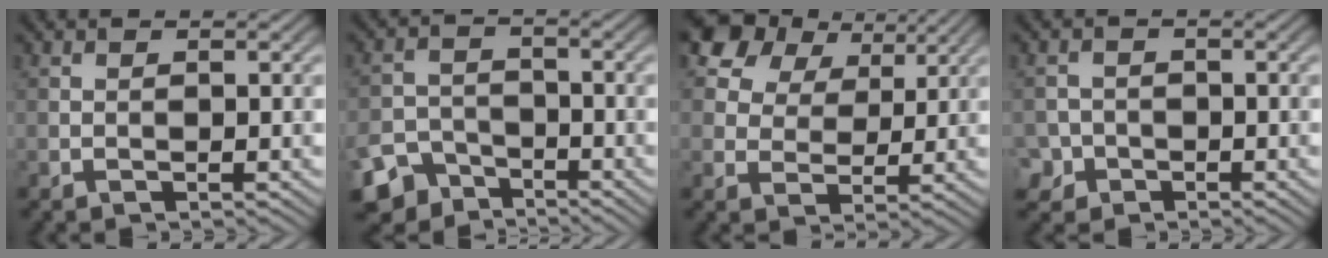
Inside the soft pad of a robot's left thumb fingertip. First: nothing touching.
{"total": 6.7, "force": [-5.1, 4.0, 1.7], "torque": [-0.027, -0.011, -0.092]}
{"total": 10.3, "force": [6.5, 6.5, 4.6], "torque": [-0.111, 0.013, 0.113]}
{"total": 3.2, "force": [-1.7, 2.6, 0.7], "torque": [-0.014, -0.001, -0.037]}